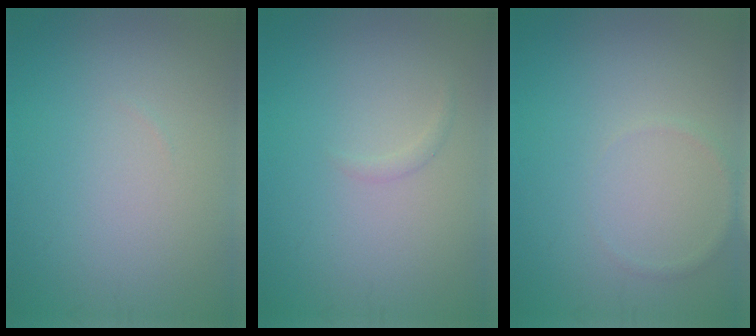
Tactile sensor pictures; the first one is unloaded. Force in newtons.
{"total": 0.6, "press": 0.6, "slide": 0.1}
{"total": 0.7, "press": 0.7, "slide": 0.0}